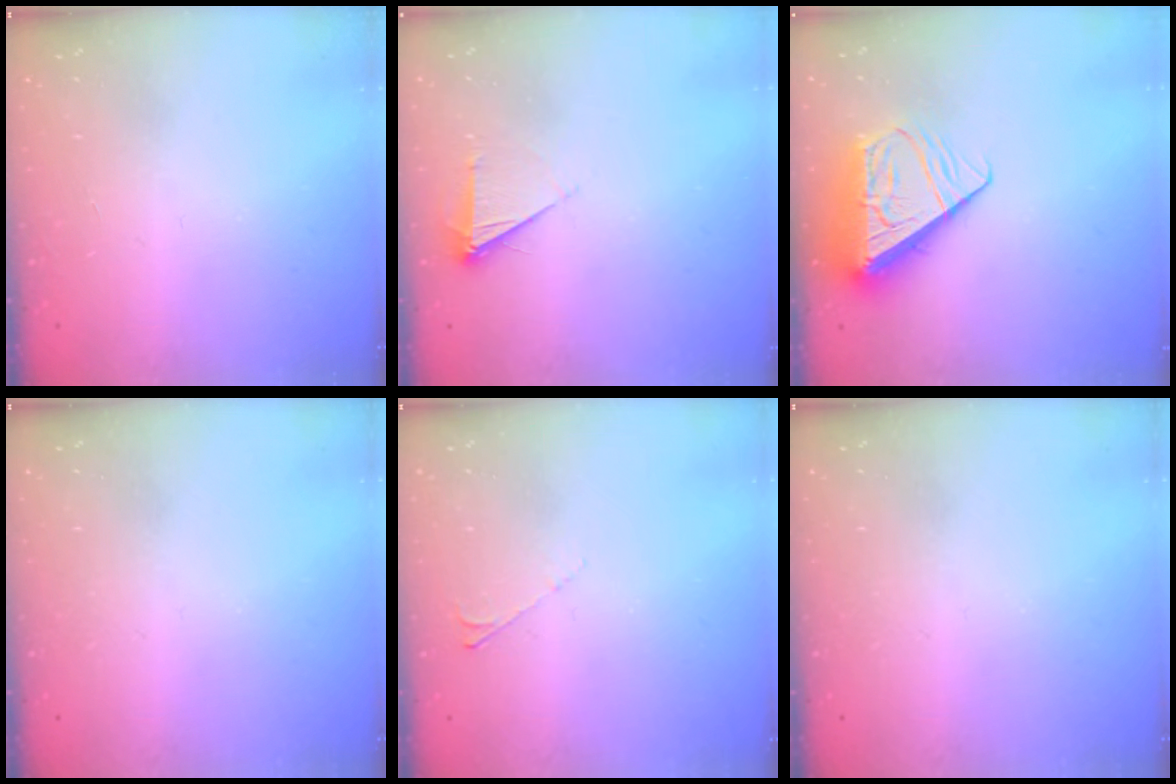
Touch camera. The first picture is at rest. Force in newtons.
{"total": 3.4, "press": 3.3, "slide": 0.5}
{"total": 11.3, "press": 11.2, "slide": 1.5}
{"total": 0.0}
{"total": 2.6, "press": 2.6, "slide": 0.5}
{"total": 0.0}